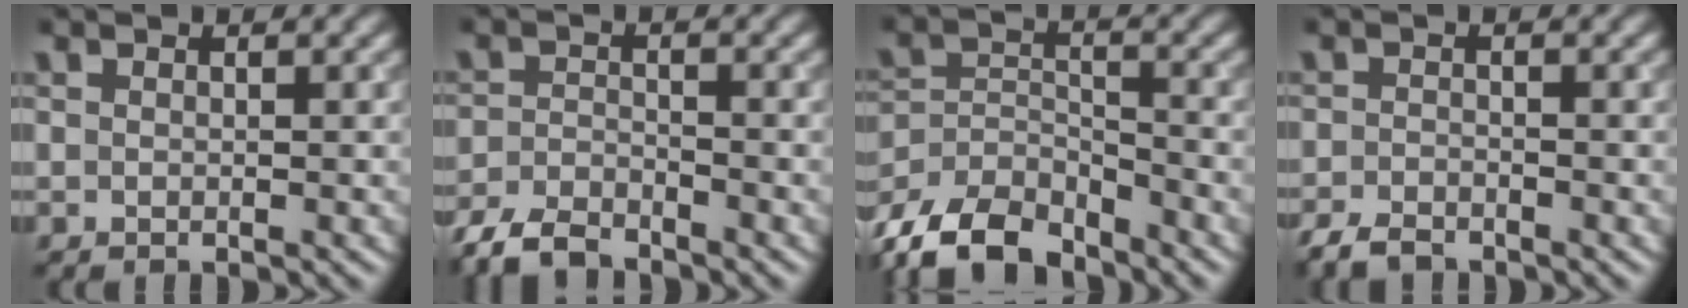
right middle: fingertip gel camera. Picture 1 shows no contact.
{"total": 4.1, "force": [-3.6, 1.1, 1.5], "torque": [-0.028, -0.007, -0.078]}
{"total": 9.4, "force": [-8.0, 3.6, 3.3], "torque": [-0.056, -0.011, -0.145]}
{"total": 2.6, "force": [-2.2, 0.9, 1.0], "torque": [-0.018, -0.004, -0.047]}